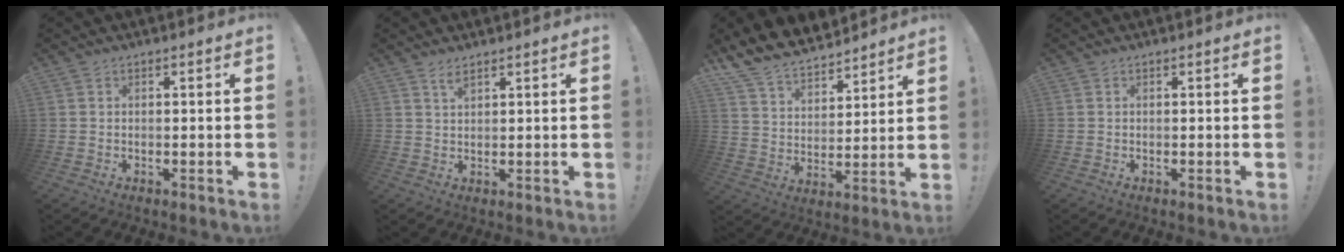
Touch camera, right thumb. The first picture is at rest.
{"total": 2.4, "force": [1.8, 0.5, 1.6], "torque": [-0.021, -0.010, 0.029]}
{"total": 11.1, "force": [10.1, 4.1, 2.3], "torque": [-0.063, -0.085, 0.191]}
{"total": 0.0}